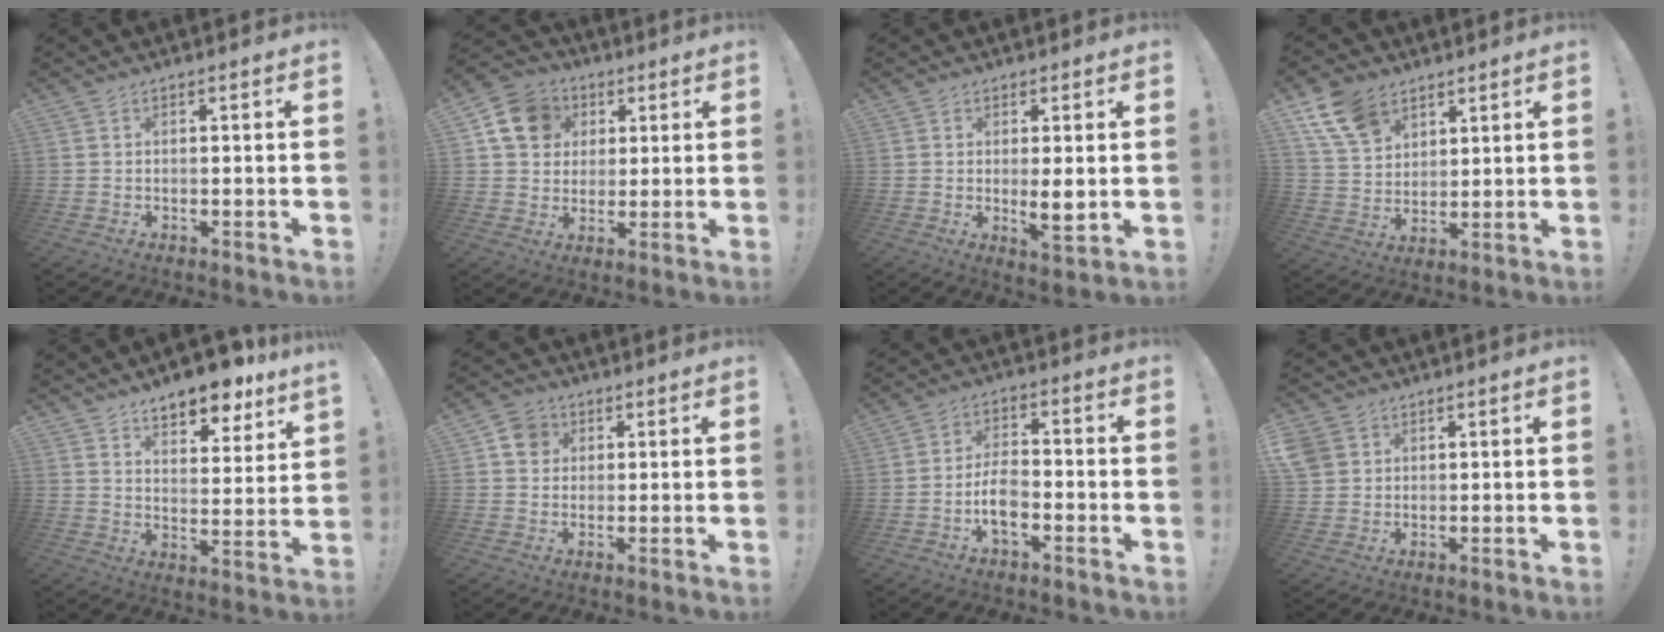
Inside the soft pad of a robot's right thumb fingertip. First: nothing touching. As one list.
[{"total": 13.4, "force": [4.5, 11.2, 5.7], "torque": [-0.072, -0.009, 0.091]}, {"total": 5.8, "force": [0.2, 1.4, 5.6], "torque": [-0.082, -0.016, 0.005]}, {"total": 12.3, "force": [7.5, 7.9, 5.6], "torque": [-0.106, -0.031, 0.150]}, {"total": 10.6, "force": [9.0, 2.6, 4.9], "torque": [-0.071, -0.073, 0.155]}, {"total": 6.6, "force": [2.1, 5.9, 2.1], "torque": [-0.023, 0.000, 0.041]}, {"total": 7.7, "force": [-3.1, 4.1, 5.8], "torque": [-0.105, 0.007, -0.055]}, {"total": 5.1, "force": [2.4, 4.3, 1.4], "torque": [-0.027, -0.009, 0.046]}]